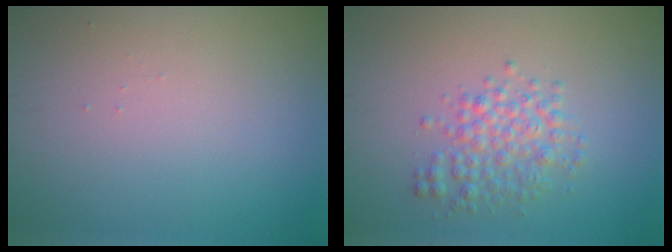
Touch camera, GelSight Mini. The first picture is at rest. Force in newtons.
{"total": 3.3, "press": 3.3, "slide": 0.1}